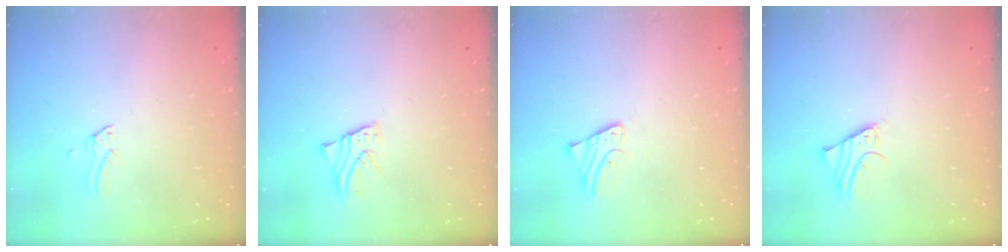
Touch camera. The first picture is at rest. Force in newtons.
{"total": 2.0, "press": 2.0, "slide": 0.2}
{"total": 2.4, "press": 2.4, "slide": 0.1}
{"total": 2.6, "press": 2.6, "slide": 0.1}